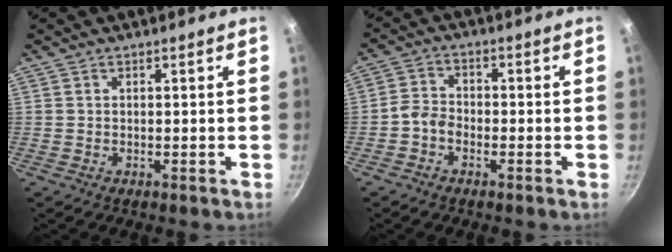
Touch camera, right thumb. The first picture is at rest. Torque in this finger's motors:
{"motor_torque": [0.71, 0.50, 0.41, -0.59, 0.08]}